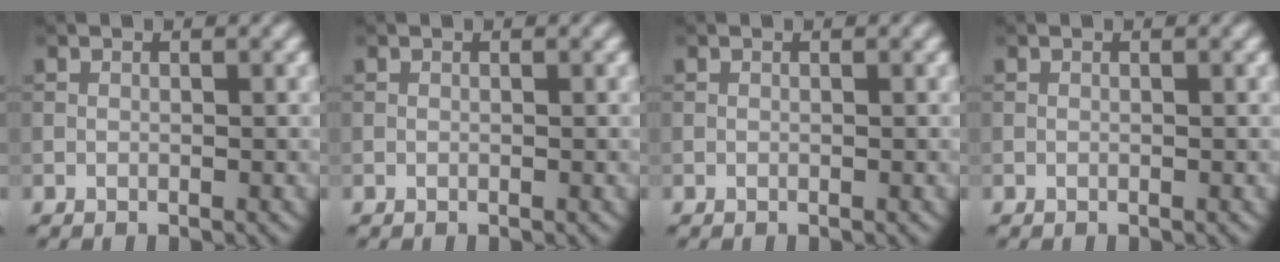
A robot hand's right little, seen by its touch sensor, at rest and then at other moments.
{"total": 0.0}
{"total": 0.0}
{"total": 0.0}